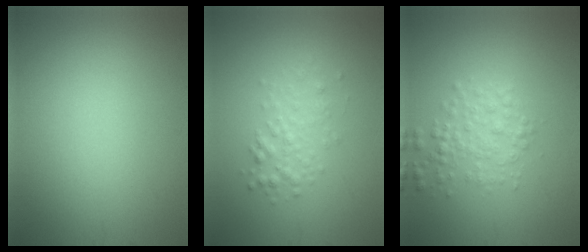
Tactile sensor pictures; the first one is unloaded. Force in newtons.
{"total": 2.0, "press": 2.0, "slide": 0.1}
{"total": 2.5, "press": 2.5, "slide": 0.1}